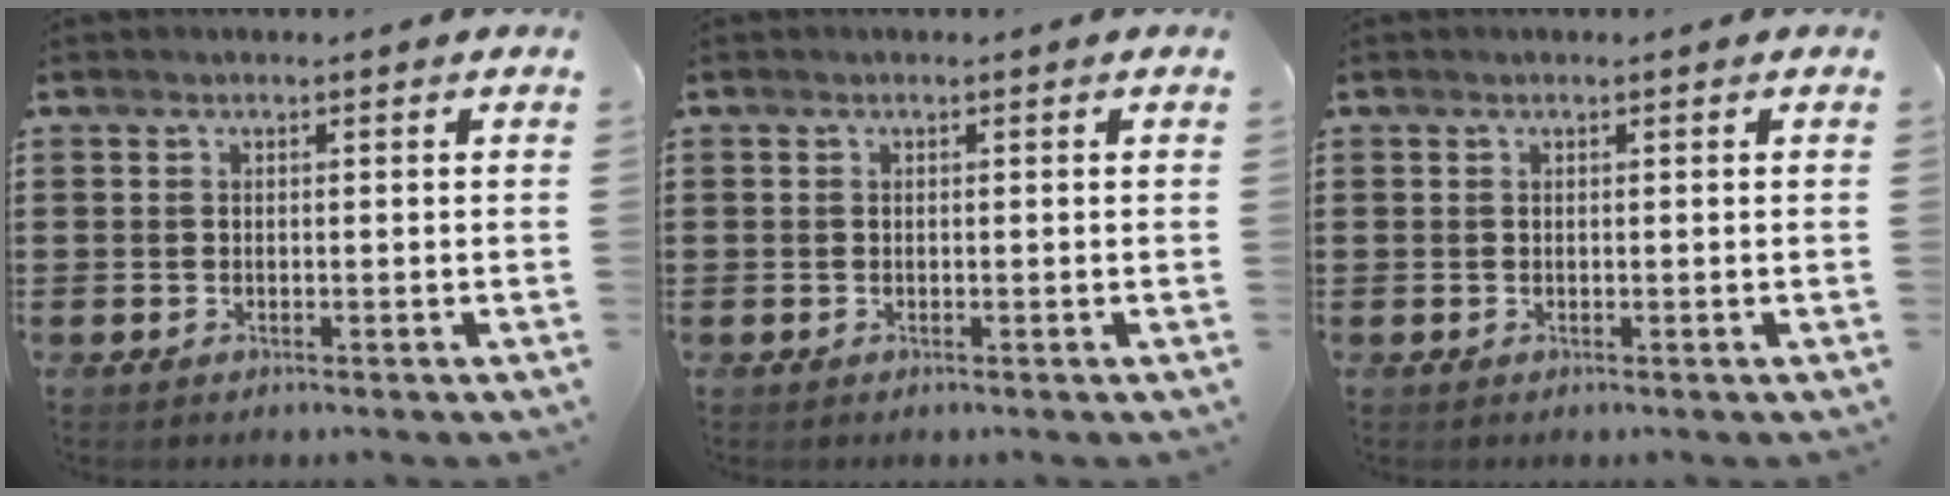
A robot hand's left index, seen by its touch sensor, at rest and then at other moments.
{"total": 0.0}
{"total": 0.0}